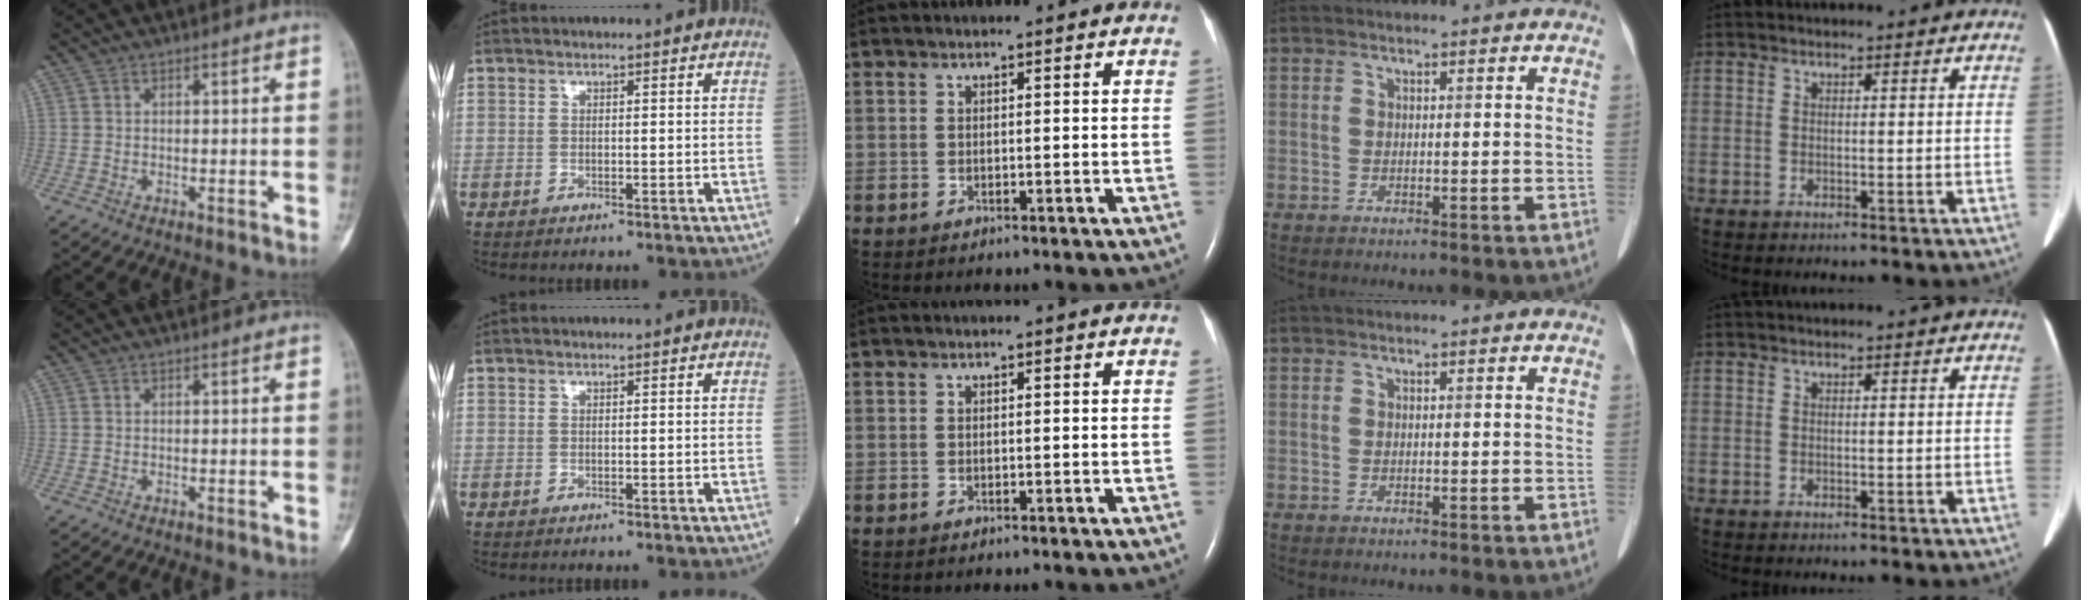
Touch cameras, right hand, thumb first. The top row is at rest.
{}